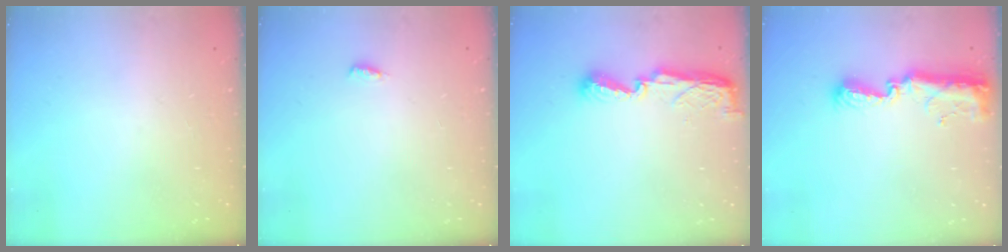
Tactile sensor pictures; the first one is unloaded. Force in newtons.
{"total": 3.4, "press": 2.9, "slide": 1.7}
{"total": 8.5, "press": 8.5, "slide": 0.1}
{"total": 12.7, "press": 11.4, "slide": 5.6}